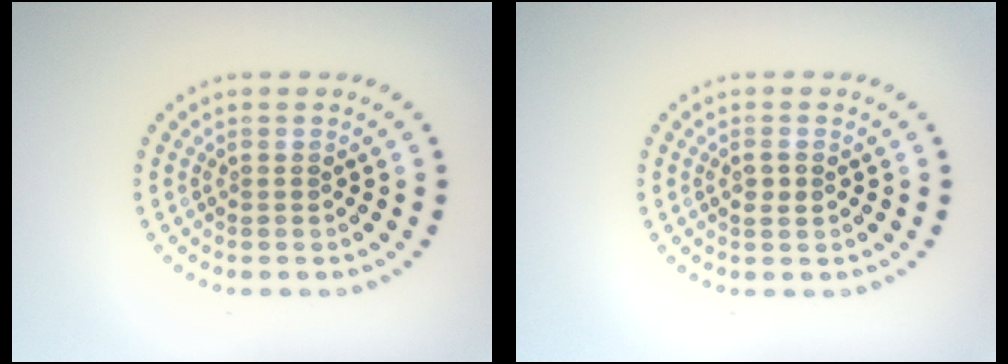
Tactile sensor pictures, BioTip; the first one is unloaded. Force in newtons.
{"total": 1.1, "press": 1.1, "slide": 0.3}